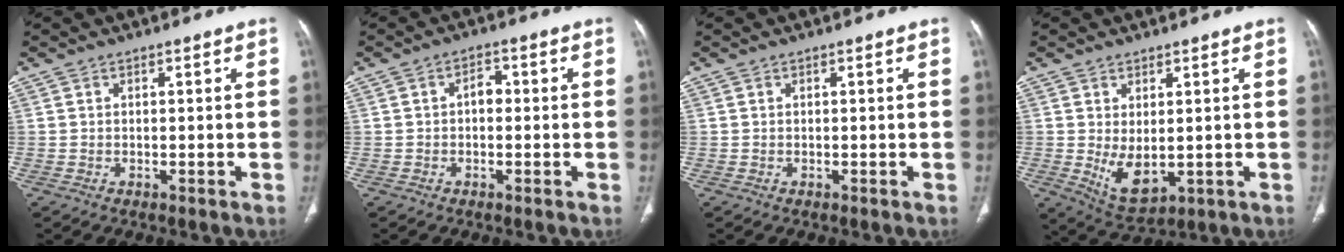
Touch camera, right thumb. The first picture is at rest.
{"total": 2.6, "force": [-0.1, 1.8, 1.9], "torque": [-0.020, 0.010, -0.009]}
{"total": 0.0}
{"total": 6.9, "force": [-0.3, 3.6, 5.9], "torque": [-0.094, -0.015, 0.017]}